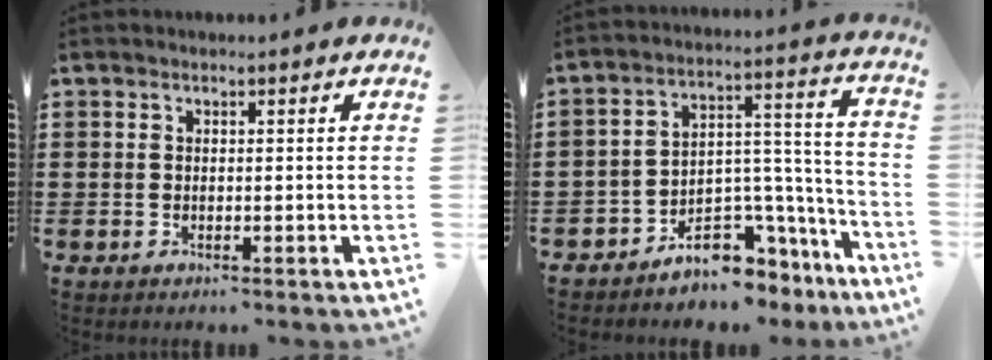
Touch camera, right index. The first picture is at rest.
{"total": 7.0, "force": [-5.7, 3.6, 1.8], "torque": [-0.031, 0.017, -0.104]}